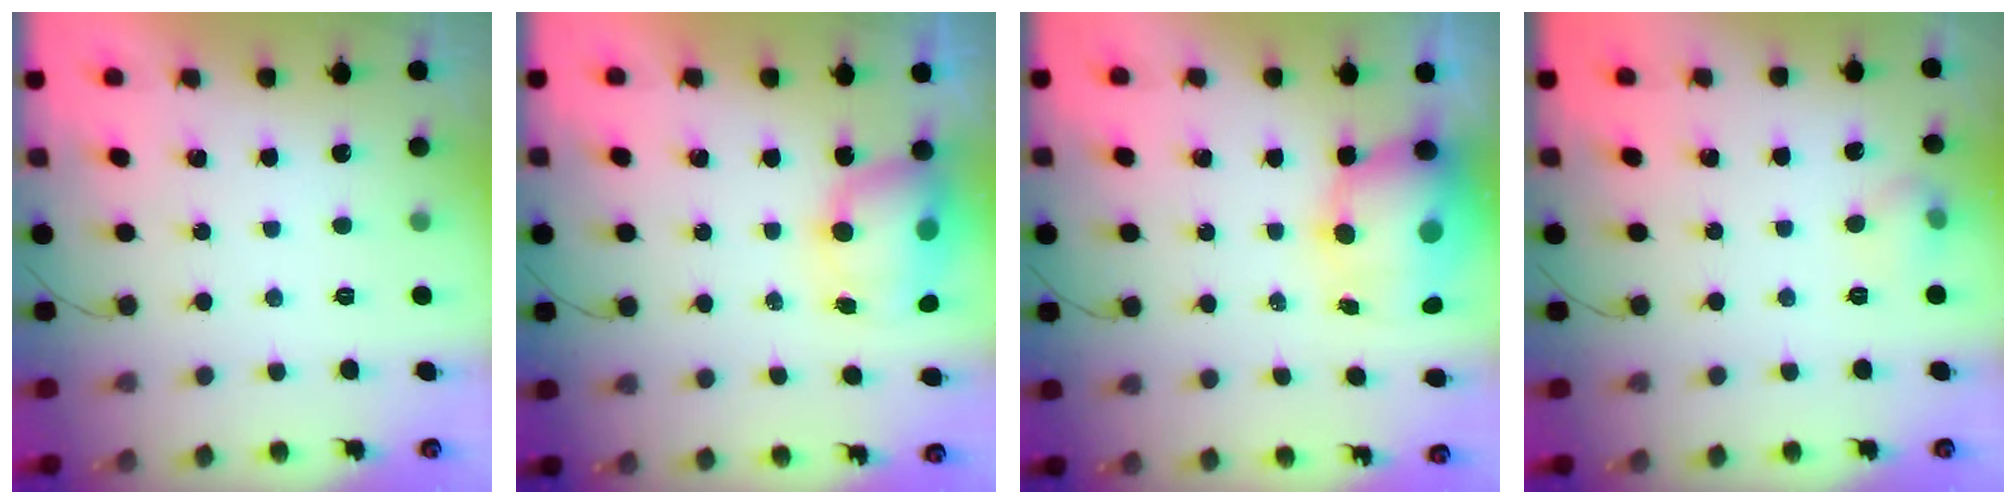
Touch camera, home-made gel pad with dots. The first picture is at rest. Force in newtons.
{"total": 7.8, "press": 7.5, "slide": 2.2}
{"total": 11.2, "press": 10.9, "slide": 2.5}
{"total": 5.8, "press": 5.6, "slide": 1.6}